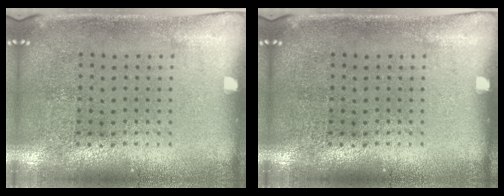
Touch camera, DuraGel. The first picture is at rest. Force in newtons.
{"total": 0.0}